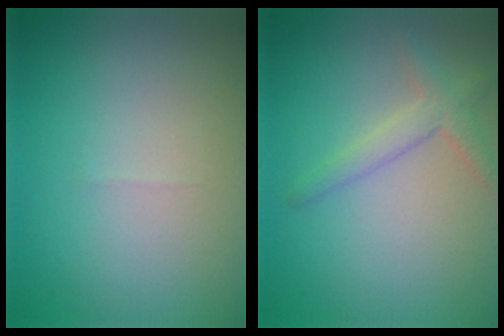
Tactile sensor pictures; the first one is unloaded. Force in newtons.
{"total": 2.2, "press": 2.2, "slide": 0.1}